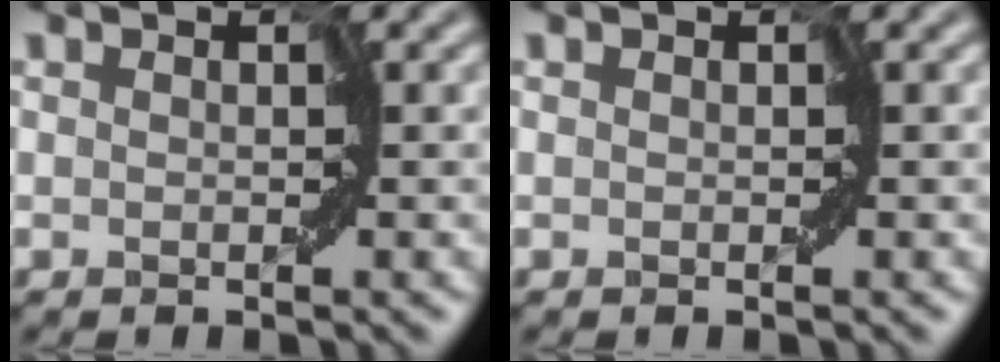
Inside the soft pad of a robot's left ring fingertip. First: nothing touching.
{"total": 0.0}